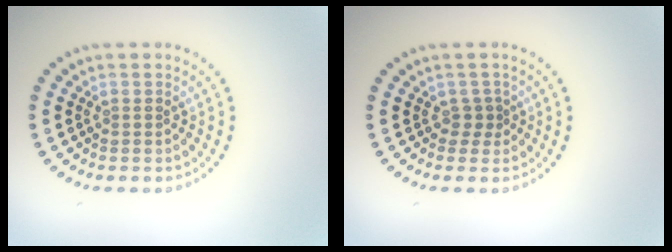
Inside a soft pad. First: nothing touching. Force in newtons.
{"total": 1.0, "press": 0.8, "slide": 0.6}